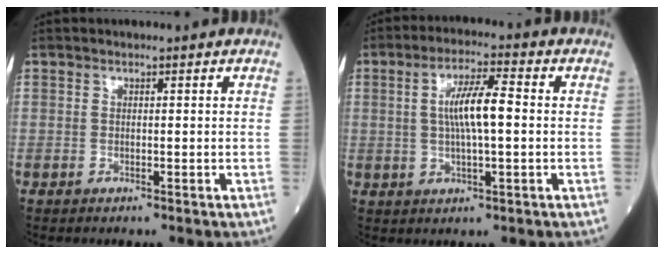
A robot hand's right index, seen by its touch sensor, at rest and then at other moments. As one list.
[{"total": 7.5, "force": [0.5, 1.2, 7.4], "torque": [-0.140, 0.010, 0.008]}]